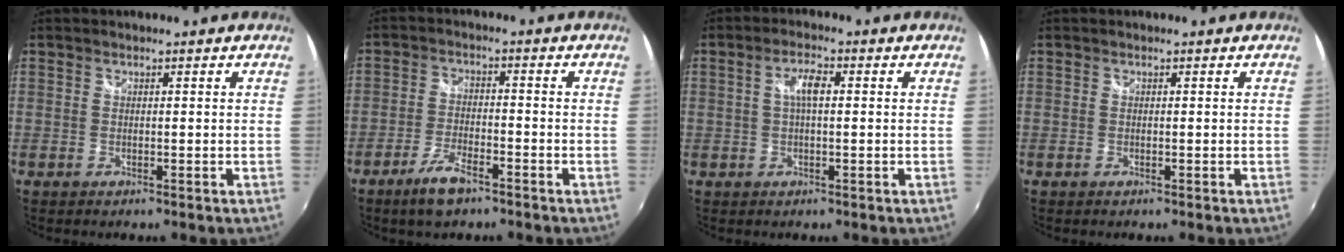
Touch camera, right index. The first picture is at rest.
{"total": 6.7, "force": [-4.6, 2.2, 4.2], "torque": [-0.100, -0.006, -0.086]}
{"total": 3.6, "force": [0.4, 1.1, 3.4], "torque": [-0.065, 0.007, 0.008]}
{"total": 0.0}